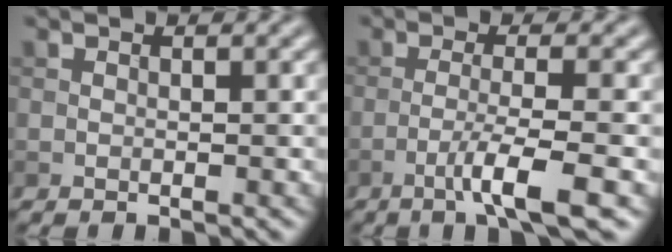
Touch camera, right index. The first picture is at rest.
{"total": 4.5, "force": [-2.0, 0.4, 4.0], "torque": [-0.067, 0.006, -0.046]}